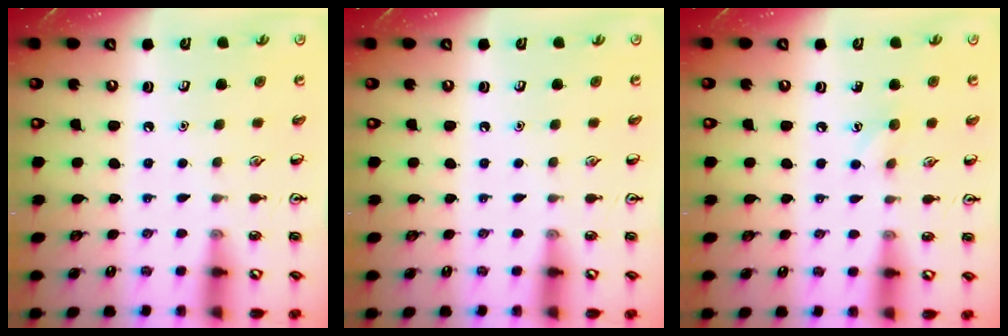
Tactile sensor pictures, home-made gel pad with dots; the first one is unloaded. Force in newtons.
{"total": 0.0}
{"total": 5.2, "press": 5.0, "slide": 1.6}